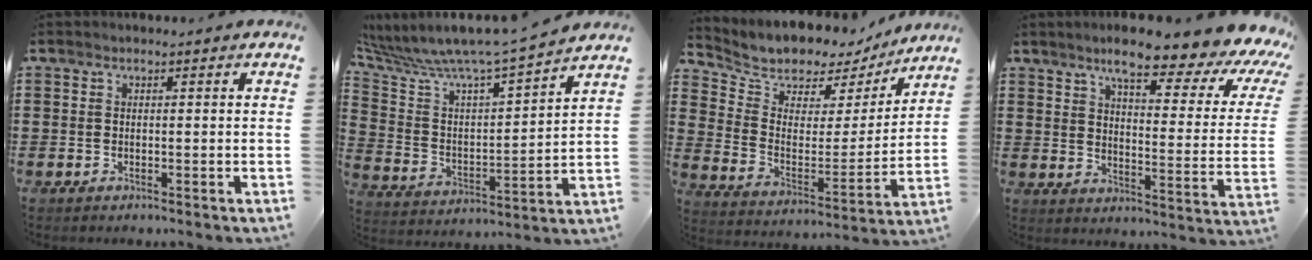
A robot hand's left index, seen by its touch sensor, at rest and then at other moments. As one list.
[{"total": 7.8, "force": [7.3, 0.1, 2.6], "torque": [-0.087, -0.064, 0.117]}, {"total": 5.6, "force": [5.1, 2.4, -0.2], "torque": [-0.038, -0.044, 0.085]}, {"total": 9.3, "force": [7.2, 1.2, 5.9], "torque": [-0.112, -0.051, 0.110]}]